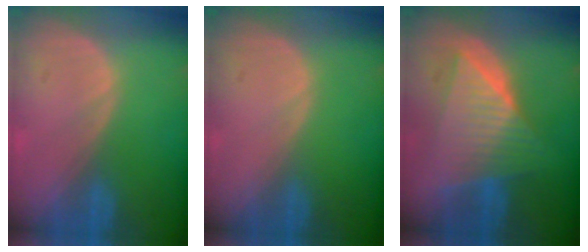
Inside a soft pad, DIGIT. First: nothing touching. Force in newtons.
{"total": 0.0}
{"total": 9.6, "press": 9.5, "slide": 0.6}